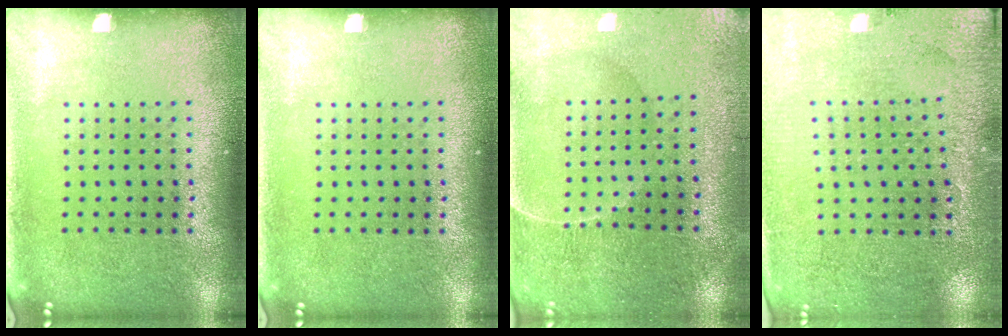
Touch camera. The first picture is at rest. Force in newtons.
{"total": 0.0}
{"total": 0.6, "press": 0.5, "slide": 0.4}
{"total": 2.8, "press": 2.8, "slide": 0.5}